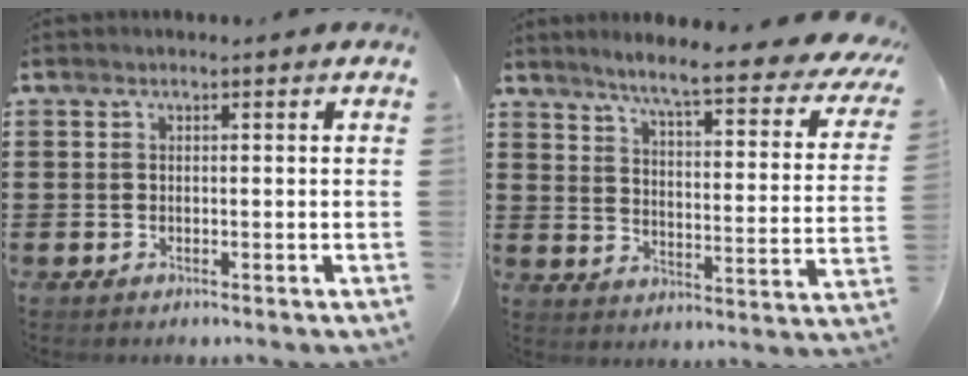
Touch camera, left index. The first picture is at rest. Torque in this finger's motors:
{"motor_torque": [2.14, 0.00, 0.58, 0.15]}